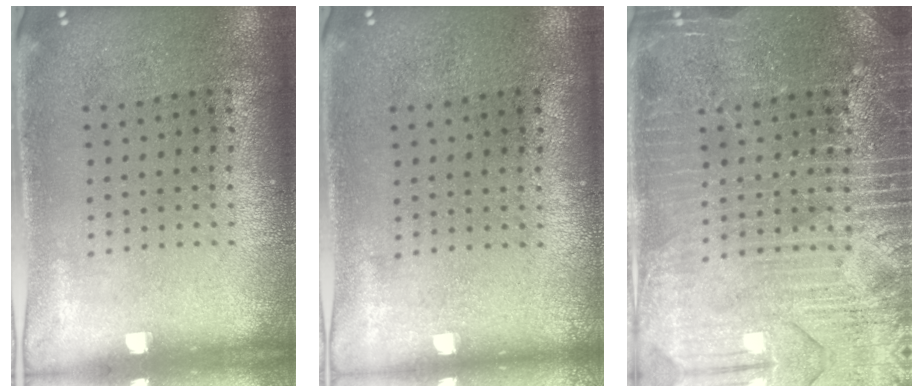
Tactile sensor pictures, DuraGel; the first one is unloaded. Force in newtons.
{"total": 0.0}
{"total": 4.0, "press": 4.0, "slide": 0.6}